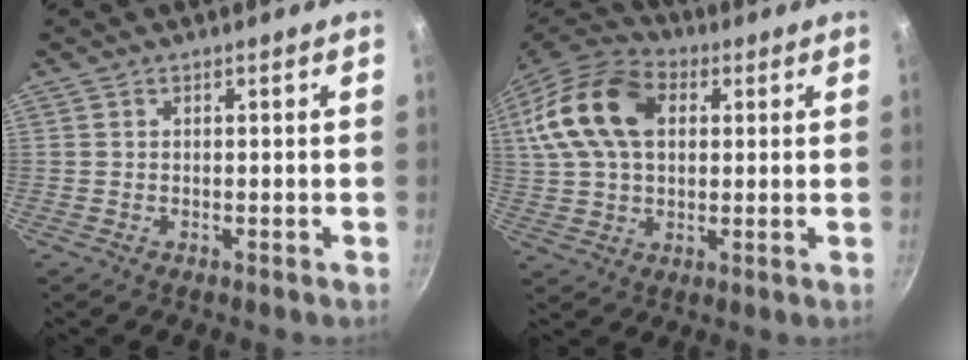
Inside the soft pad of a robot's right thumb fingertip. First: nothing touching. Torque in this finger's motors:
{"motor_torque": [-0.58, 1.31, 0.55, -0.35, 0.26]}